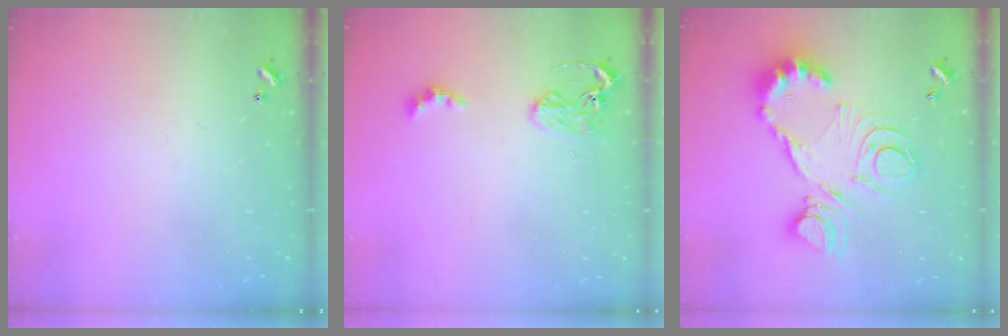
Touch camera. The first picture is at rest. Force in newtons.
{"total": 2.9, "press": 2.8, "slide": 0.6}
{"total": 21.4, "press": 21.4, "slide": 1.9}